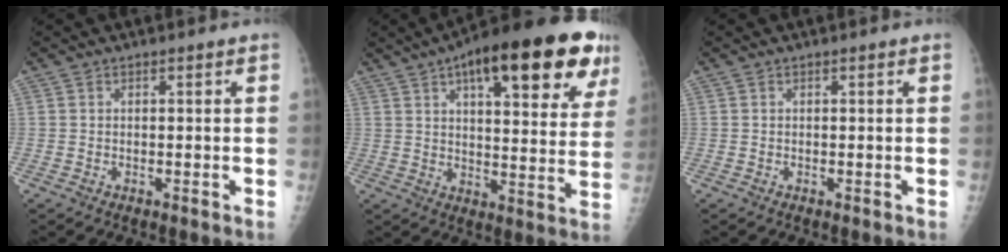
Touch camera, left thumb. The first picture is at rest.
{"total": 25.7, "force": [13.4, 8.9, 20.1], "torque": [-0.251, -0.013, 0.182]}
{"total": 0.0}